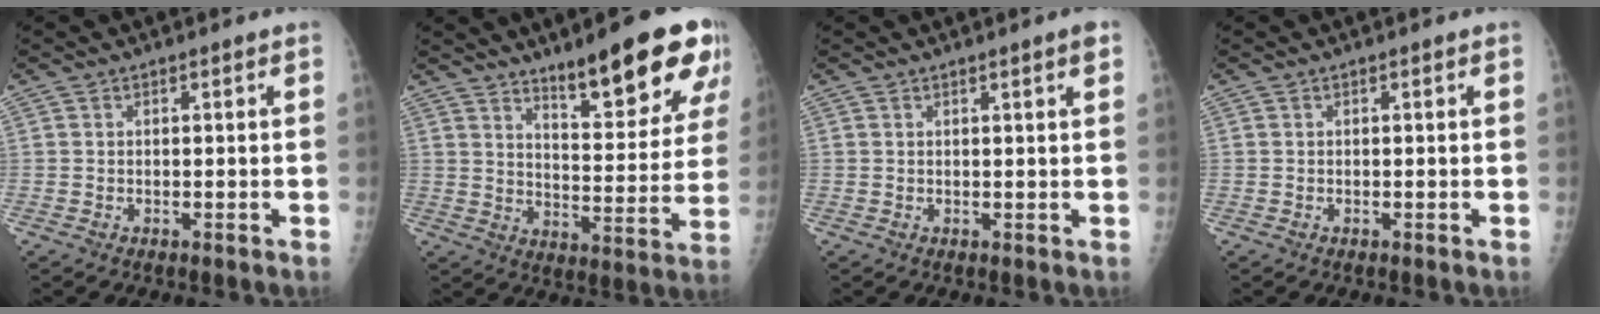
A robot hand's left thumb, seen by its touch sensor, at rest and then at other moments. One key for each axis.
{"total": 18.1, "fx": 11.5, "fy": 4.3, "fz": 13.3, "tx": -0.146, "ty": -0.066, "tz": 0.168}
{"total": 1.9, "fx": 1.0, "fy": -0.1, "fz": 1.6, "tx": -0.025, "ty": -0.003, "tz": 0.013}
{"total": 0.0}